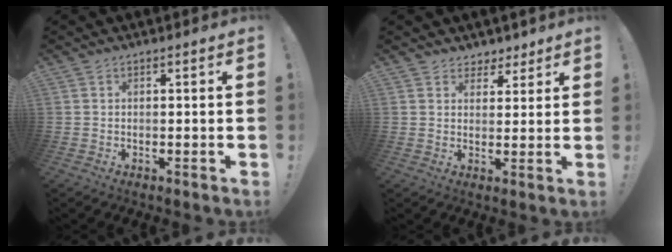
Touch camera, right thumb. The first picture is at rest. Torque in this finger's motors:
{"motor_torque": [-0.26, -0.25, -0.12, 0.20, 0.06]}